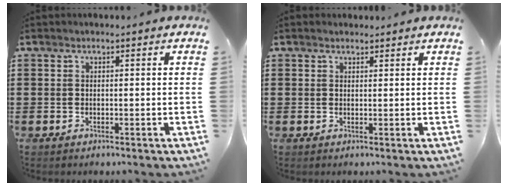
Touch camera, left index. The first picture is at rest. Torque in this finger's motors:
{"motor_torque": [1.10, -1.03, -0.04, -0.02]}